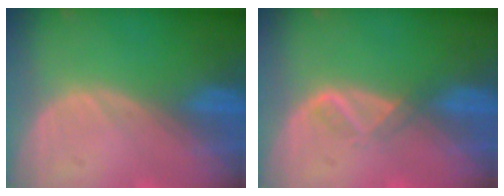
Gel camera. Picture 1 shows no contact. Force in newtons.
{"total": 1.9, "press": 1.8, "slide": 0.7}